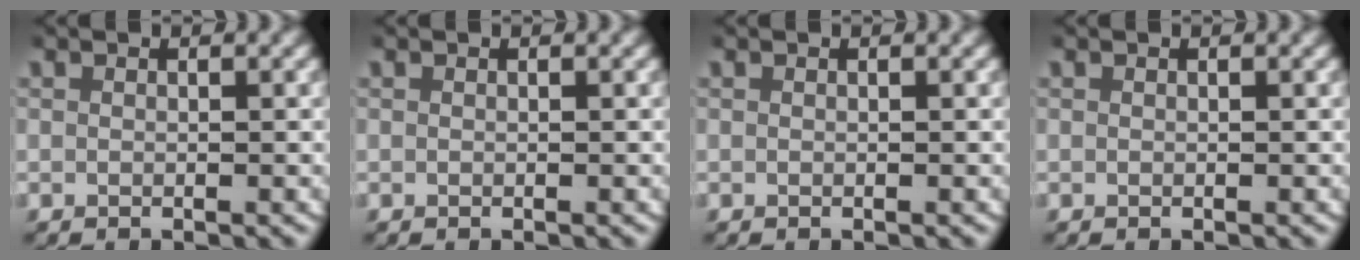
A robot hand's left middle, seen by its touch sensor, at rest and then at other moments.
{"total": 0.0}
{"total": 0.0}
{"total": 0.0}